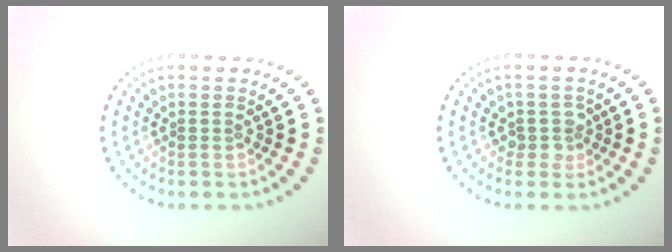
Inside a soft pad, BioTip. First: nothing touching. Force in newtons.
{"total": 1.7, "press": 1.4, "slide": 1.0}